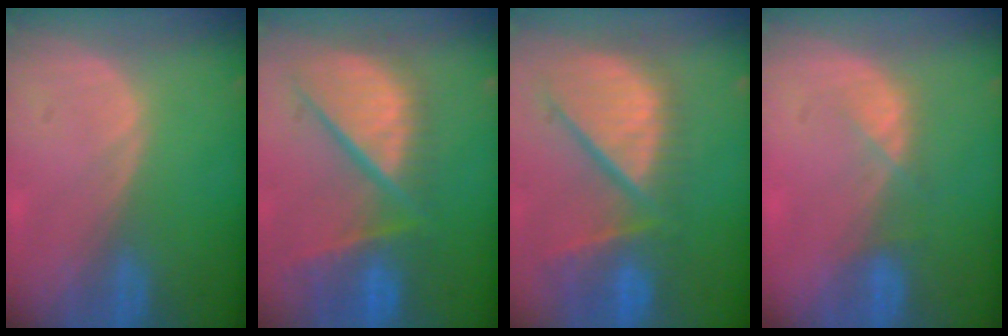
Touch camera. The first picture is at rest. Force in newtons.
{"total": 12.4, "press": 10.2, "slide": 7.0}
{"total": 12.6, "press": 10.7, "slide": 6.7}
{"total": 2.6, "press": 2.5, "slide": 0.8}